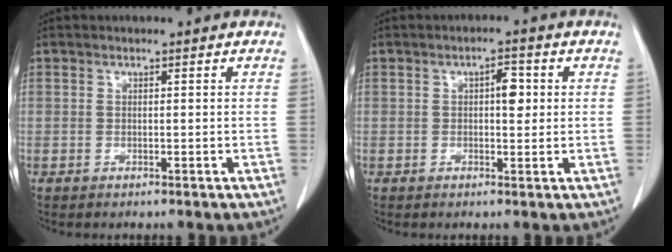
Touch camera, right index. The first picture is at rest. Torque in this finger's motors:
{"motor_torque": [0.08, 0.06, 0.08, 0.03]}